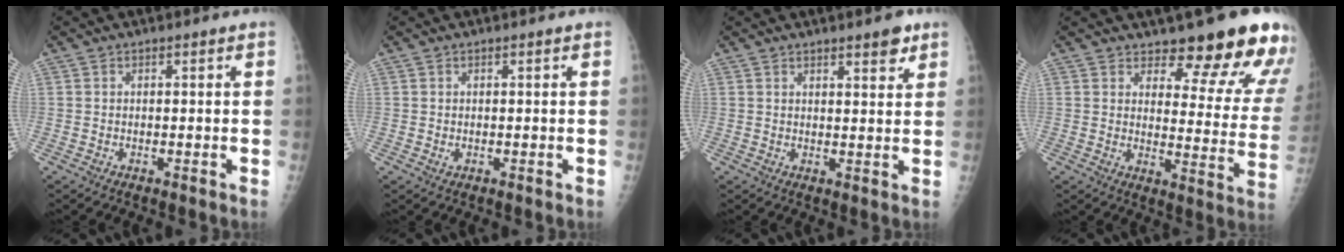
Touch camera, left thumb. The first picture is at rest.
{"total": 0.6, "force": [0.1, 0.3, 0.5], "torque": [-0.009, 0.003, 0.006]}
{"total": 4.1, "force": [2.8, 1.1, 2.8], "torque": [-0.028, -0.017, 0.037]}
{"total": 16.6, "force": [13.3, 5.1, 8.6], "torque": [-0.057, -0.100, 0.154]}